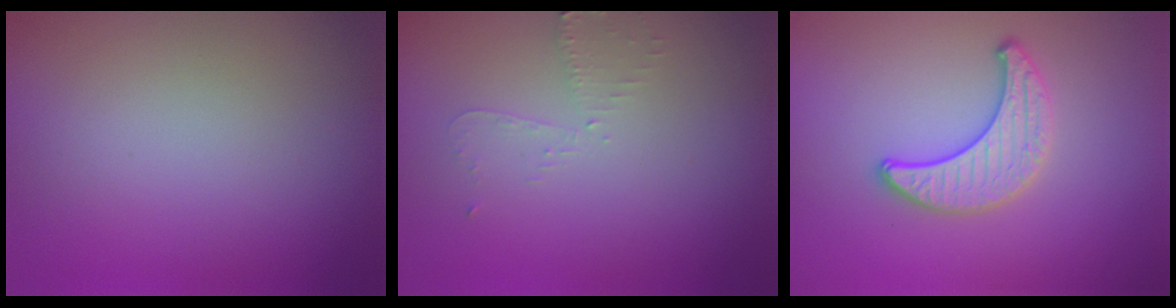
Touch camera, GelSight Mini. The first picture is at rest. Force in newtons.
{"total": 1.6, "press": 1.5, "slide": 0.2}
{"total": 3.0, "press": 3.0, "slide": 0.5}